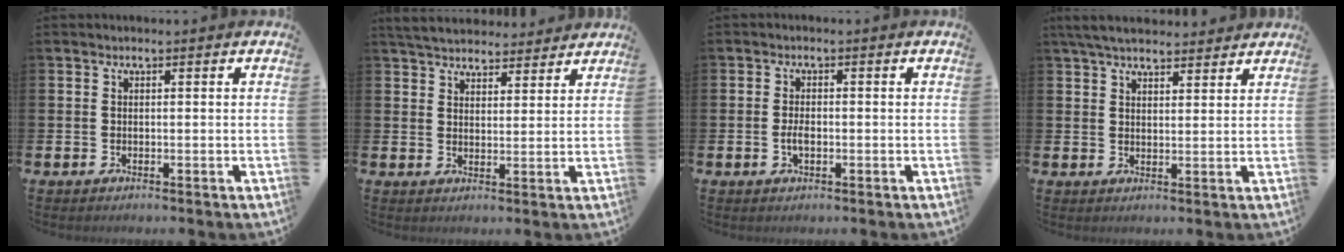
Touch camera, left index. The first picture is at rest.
{"total": 5.0, "force": [4.8, 1.1, 0.3], "torque": [-0.023, -0.024, 0.088]}
{"total": 2.1, "force": [-0.4, 1.0, 1.8], "torque": [-0.030, -0.002, -0.008]}
{"total": 4.9, "force": [4.6, 1.2, 1.3], "torque": [-0.038, -0.012, 0.086]}